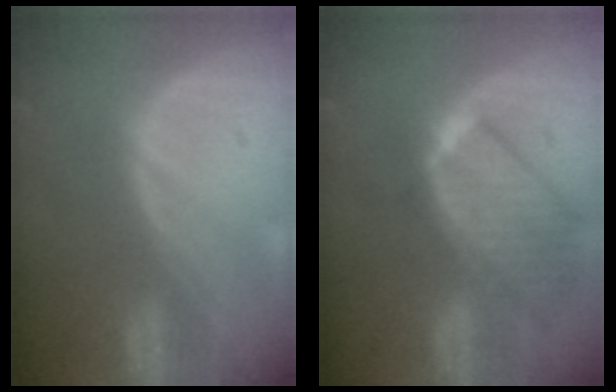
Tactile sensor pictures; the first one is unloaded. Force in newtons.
{"total": 9.9, "press": 8.7, "slide": 4.7}